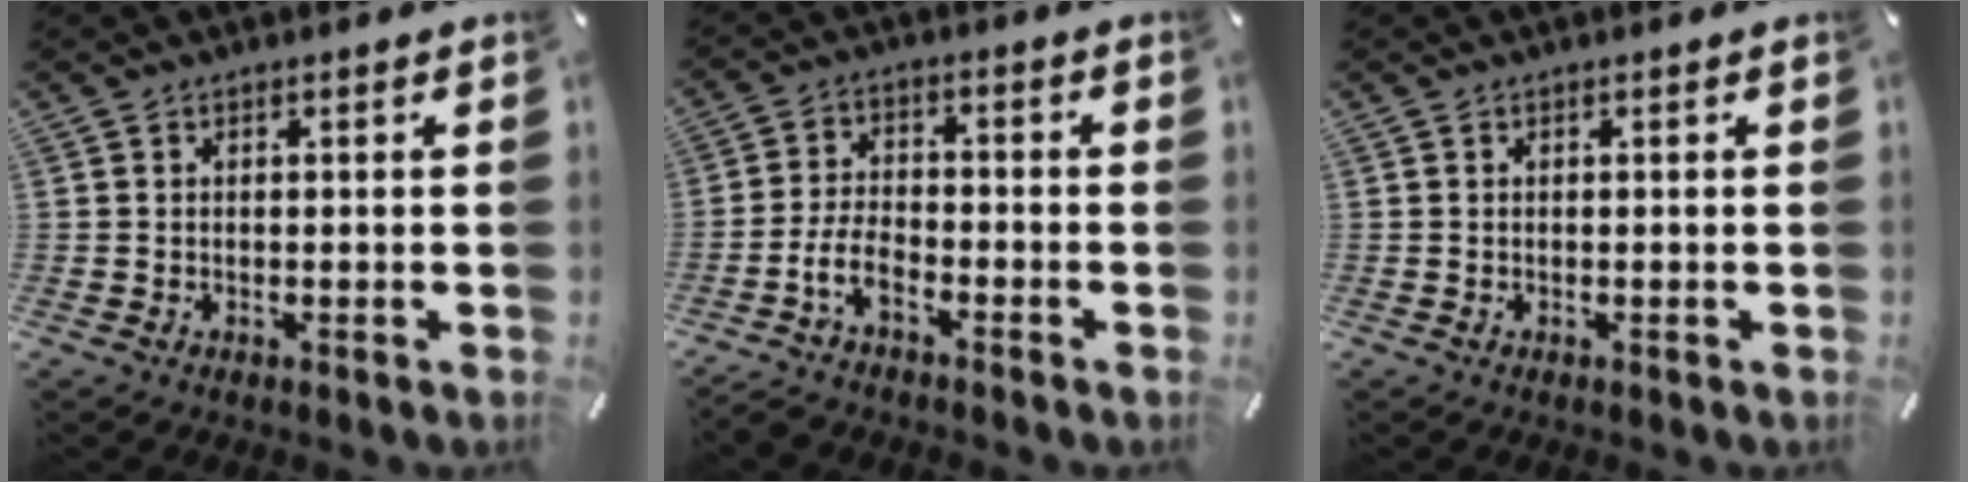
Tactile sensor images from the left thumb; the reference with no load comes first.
{"total": 6.9, "force": [-4.1, 3.2, 4.6], "torque": [-0.107, 0.010, -0.080]}
{"total": 0.0}